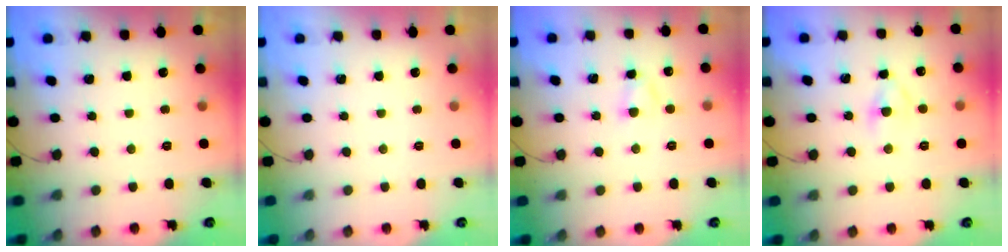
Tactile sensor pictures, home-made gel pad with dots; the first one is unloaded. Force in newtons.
{"total": 0.0}
{"total": 3.0, "press": 2.7, "slide": 1.3}
{"total": 3.8, "press": 3.6, "slide": 1.1}